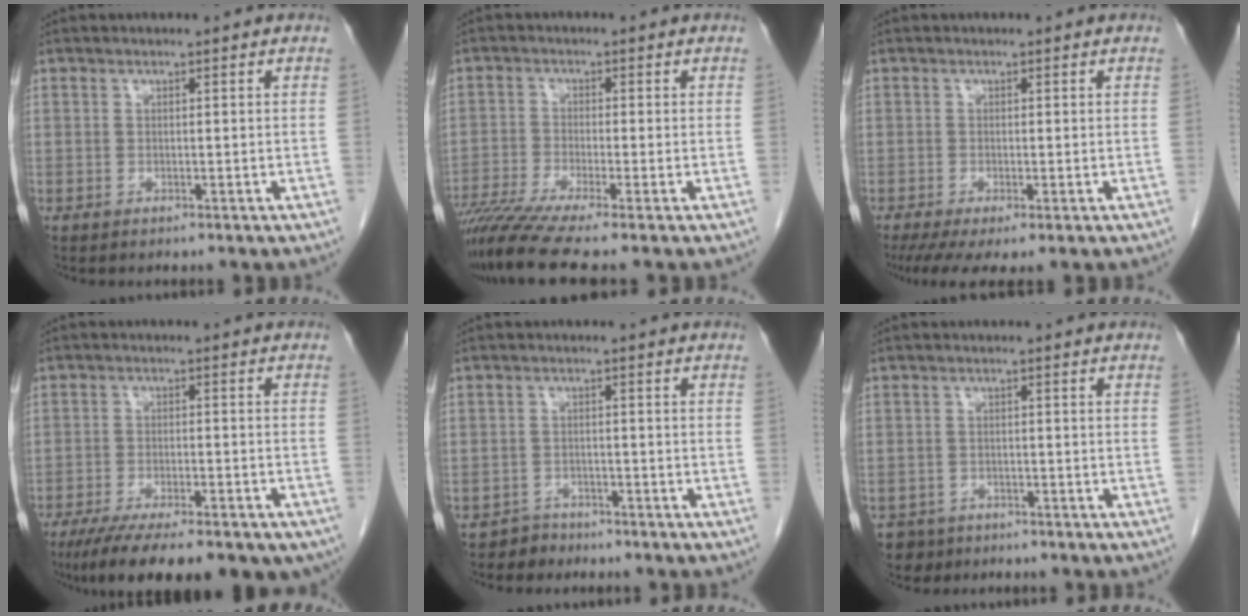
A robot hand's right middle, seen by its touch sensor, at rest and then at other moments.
{"total": 8.8, "force": [-7.0, -1.1, 5.3], "torque": [-0.092, -0.025, -0.118]}
{"total": 5.4, "force": [-3.2, 1.1, 4.2], "torque": [-0.067, -0.016, -0.057]}
{"total": 19.5, "force": [-13.9, 5.4, 12.5], "torque": [-0.170, -0.025, -0.189]}
{"total": 2.4, "force": [-1.9, 1.2, -0.7], "torque": [0.008, 0.006, -0.032]}
{"total": 3.7, "force": [-2.7, 2.5, -0.2], "torque": [0.003, 0.004, -0.044]}